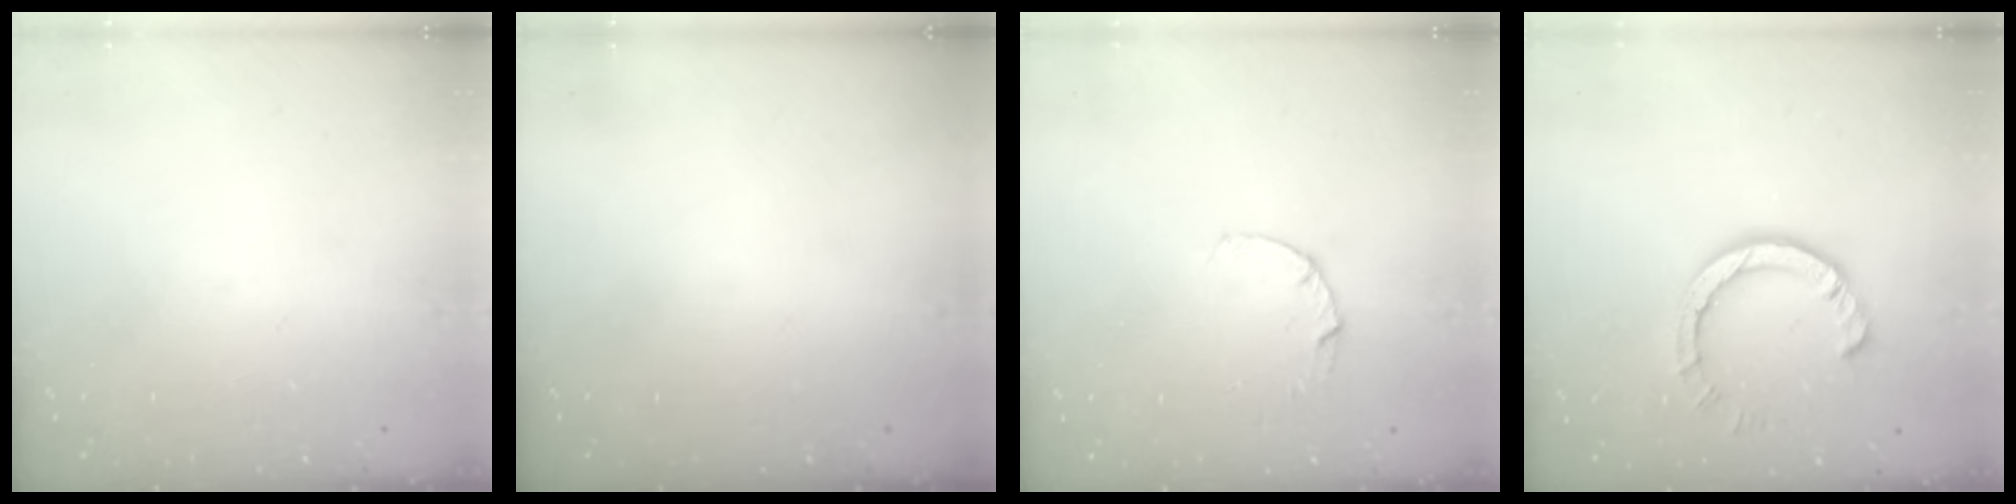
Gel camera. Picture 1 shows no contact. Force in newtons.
{"total": 0.0}
{"total": 3.2, "press": 3.2, "slide": 0.4}
{"total": 7.5, "press": 7.4, "slide": 0.9}